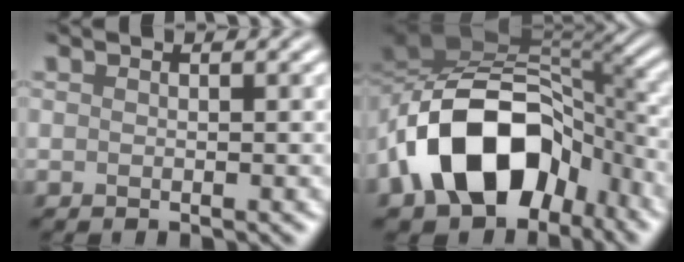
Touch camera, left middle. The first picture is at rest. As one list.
[{"total": 14.1, "force": [-5.0, 9.1, 9.5], "torque": [-0.158, 0.020, -0.096]}]